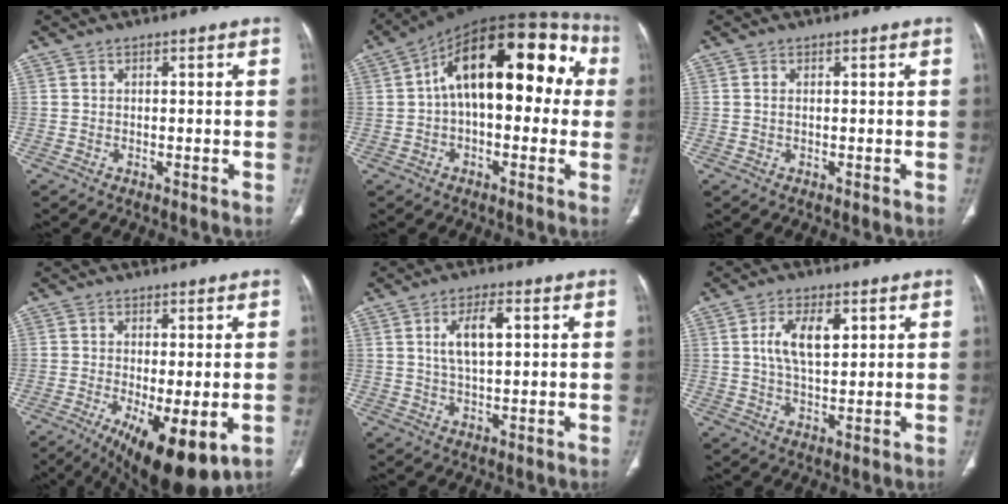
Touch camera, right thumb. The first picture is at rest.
{"total": 22.1, "force": [3.0, 11.4, 18.7], "torque": [-0.244, 0.054, 0.030]}
{"total": 0.6, "force": [0.1, 0.3, 0.5], "torque": [-0.017, 0.005, 0.004]}
{"total": 13.8, "force": [-5.1, 4.7, 11.9], "torque": [-0.174, -0.018, -0.065]}
{"total": 6.6, "force": [1.8, 2.6, 5.8], "torque": [-0.108, 0.002, 0.036]}
{"total": 8.0, "force": [2.3, 3.9, 6.6], "torque": [-0.116, -0.003, 0.045]}